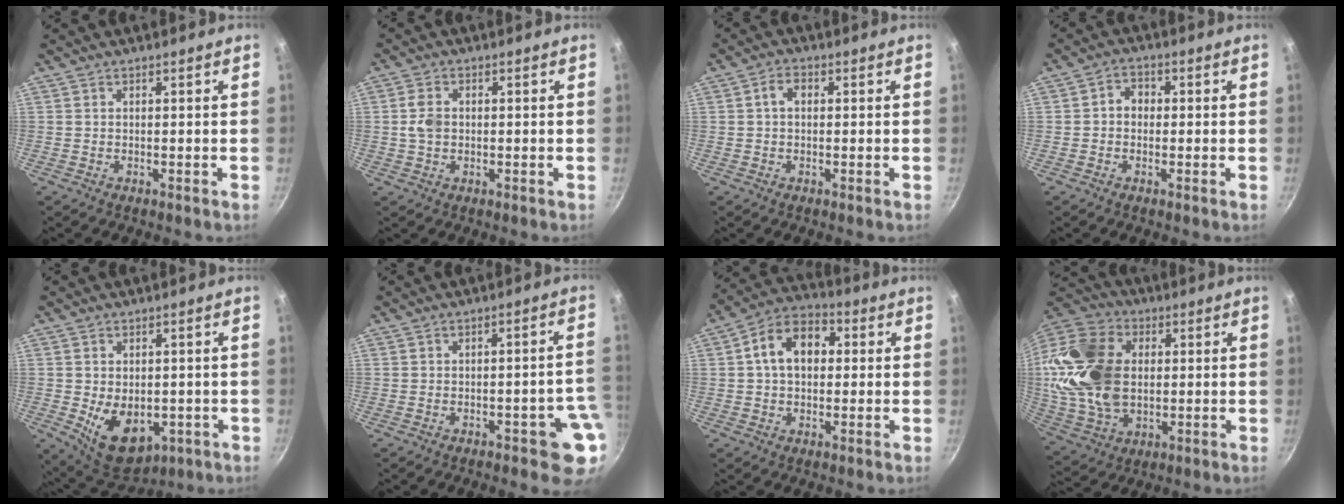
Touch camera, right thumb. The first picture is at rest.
{"total": 3.9, "force": [0.1, 2.8, 2.6], "torque": [-0.049, 0.007, -0.004]}
{"total": 2.7, "force": [0.3, 1.9, 1.9], "torque": [-0.031, 0.008, 0.000]}
{"total": 3.3, "force": [-0.2, 2.8, 1.7], "torque": [-0.009, 0.010, -0.010]}
{"total": 10.8, "force": [-2.0, 7.4, 7.7], "torque": [-0.089, -0.011, -0.006]}
{"total": 6.7, "force": [-2.2, 2.8, 5.7], "torque": [-0.028, 0.030, -0.021]}
{"total": 11.0, "force": [1.5, 7.7, 7.7], "torque": [-0.093, 0.029, 0.007]}
{"total": 21.8, "force": [2.0, 15.4, 15.4], "torque": [-0.287, 0.014, 0.038]}